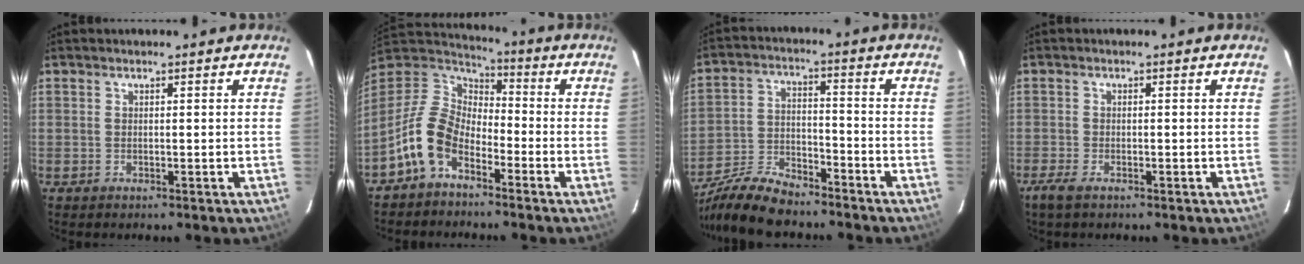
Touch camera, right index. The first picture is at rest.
{"total": 11.1, "force": [-6.0, 6.7, 6.6], "torque": [-0.135, 0.016, -0.128]}
{"total": 13.5, "force": [-11.7, 3.3, 5.9], "torque": [-0.141, -0.007, -0.218]}
{"total": 2.7, "force": [-2.0, 0.7, 1.8], "torque": [-0.044, -0.006, -0.039]}